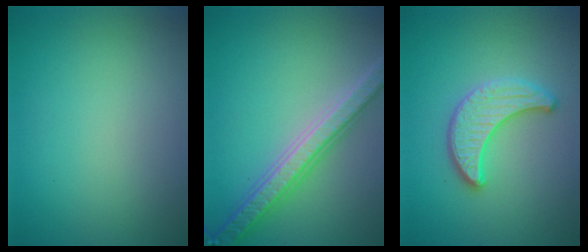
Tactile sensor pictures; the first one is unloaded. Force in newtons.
{"total": 5.4, "press": 5.3, "slide": 1.1}
{"total": 3.3, "press": 3.3, "slide": 0.4}